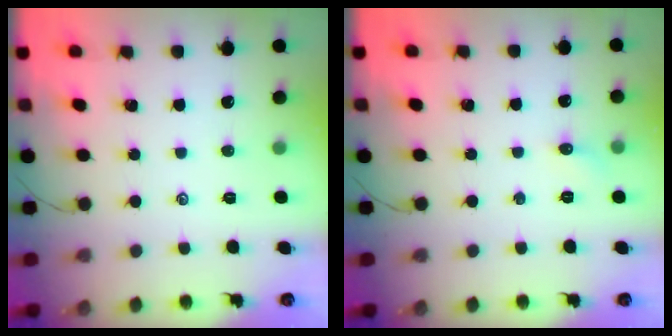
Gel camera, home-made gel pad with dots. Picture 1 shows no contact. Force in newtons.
{"total": 3.9, "press": 3.7, "slide": 1.3}